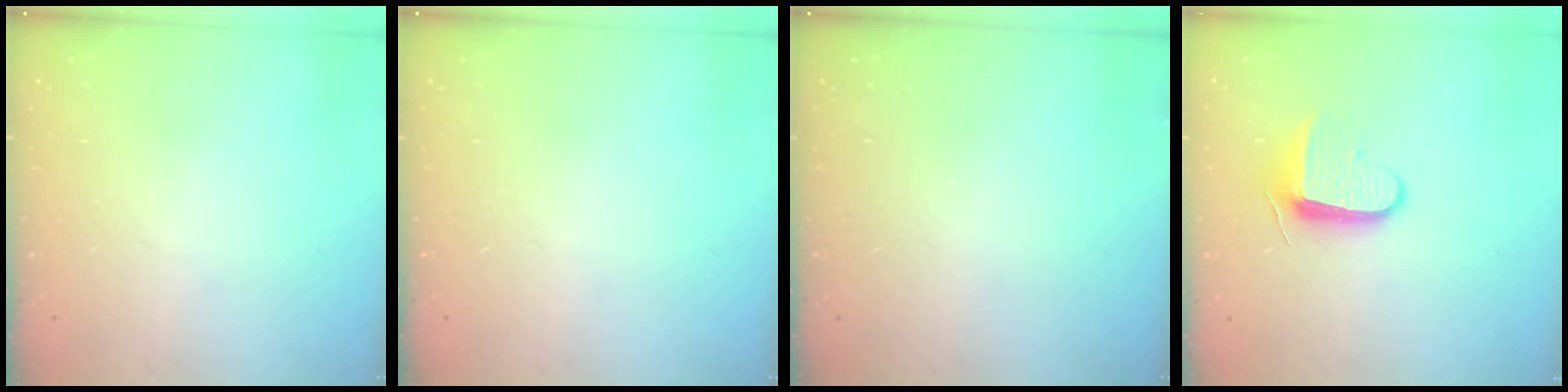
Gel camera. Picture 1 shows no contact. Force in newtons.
{"total": 0.0}
{"total": 0.0}
{"total": 9.3, "press": 9.3, "slide": 0.6}